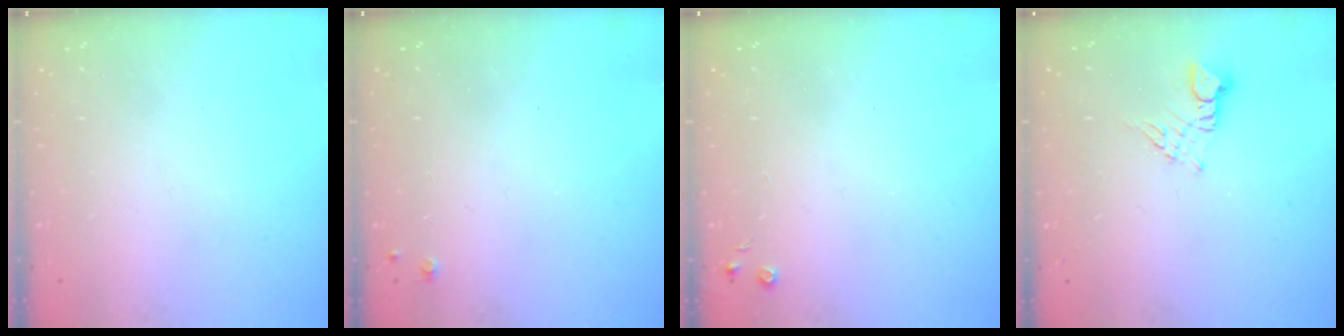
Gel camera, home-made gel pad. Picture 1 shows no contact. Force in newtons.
{"total": 4.0, "press": 3.9, "slide": 0.5}
{"total": 3.3, "press": 3.3, "slide": 0.6}
{"total": 3.4, "press": 3.4, "slide": 0.4}